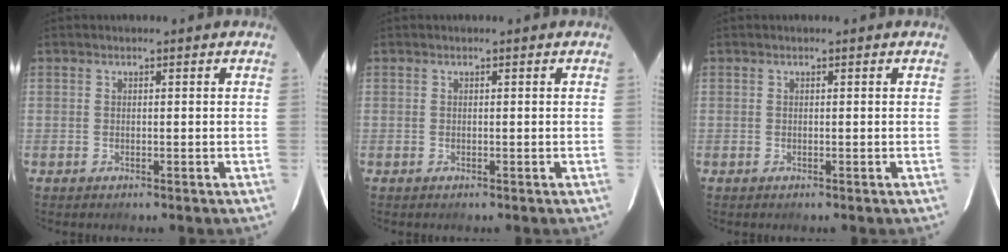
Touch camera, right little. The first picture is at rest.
{"total": 0.0}
{"total": 0.0}